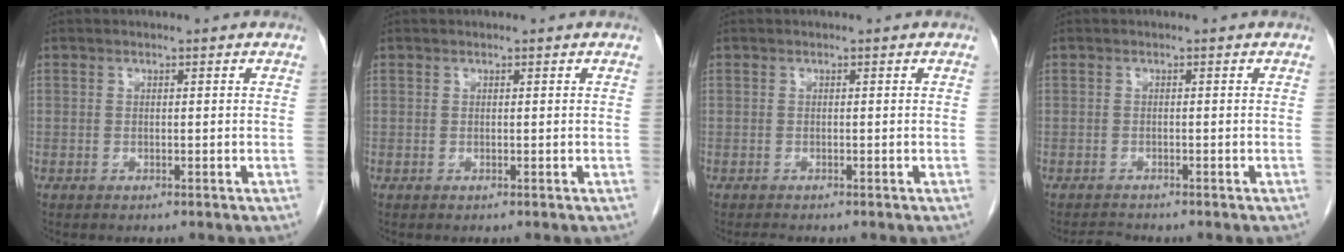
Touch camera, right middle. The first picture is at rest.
{"total": 0.0}
{"total": 0.7, "force": [-0.7, 0.0, 0.2], "torque": [-0.009, -0.004, -0.011]}
{"total": 1.3, "force": [-1.3, 0.0, 0.0], "torque": [-0.003, -0.008, -0.020]}